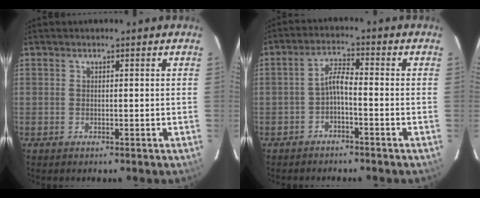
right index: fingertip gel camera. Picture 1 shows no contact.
{"total": 3.2, "force": [-1.9, 0.6, 2.5], "torque": [-0.058, 0.012, -0.035]}